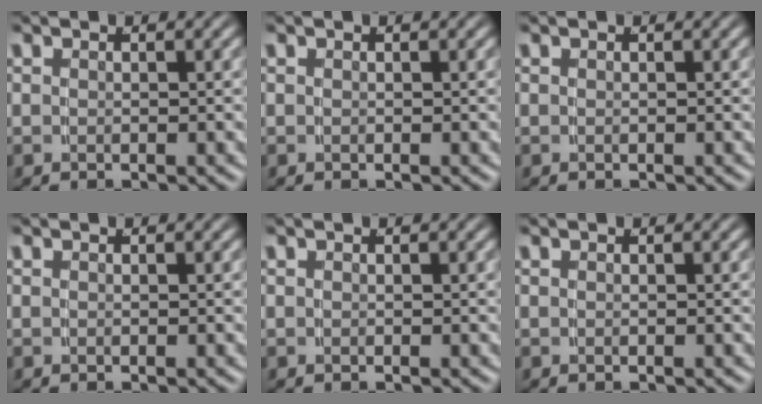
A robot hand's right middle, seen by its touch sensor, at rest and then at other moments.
{"total": 0.0}
{"total": 0.0}
{"total": 0.0}
{"total": 0.0}
{"total": 0.0}